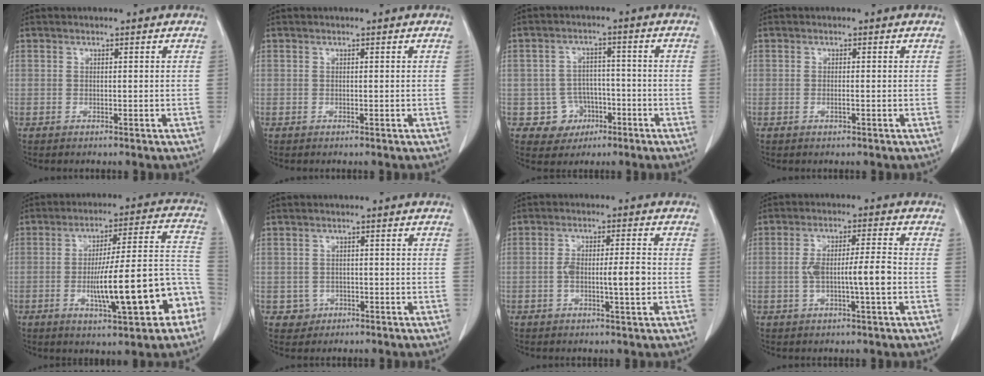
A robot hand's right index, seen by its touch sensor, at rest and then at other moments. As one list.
[{"total": 0.0}, {"total": 5.8, "force": [-2.2, 5.3, 0.5], "torque": [0.003, 0.015, -0.028]}, {"total": 0.7, "force": [-0.2, 0.0, 0.6], "torque": [-0.015, -0.001, -0.002]}, {"total": 17.2, "force": [-5.9, 2.7, 15.9], "torque": [-0.211, 0.026, -0.077]}, {"total": 2.5, "force": [-0.8, 2.4, 0.0], "torque": [0.008, 0.011, -0.009]}, {"total": 5.9, "force": [-1.0, 0.9, 5.7], "torque": [-0.110, 0.007, -0.016]}, {"total": 6.9, "force": [-1.2, 0.6, 6.8], "torque": [-0.130, 0.011, -0.020]}]